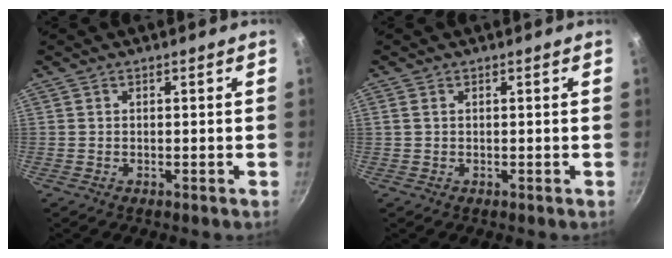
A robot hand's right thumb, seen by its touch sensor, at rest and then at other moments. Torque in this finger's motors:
{"motor_torque": [0.16, -0.42, -0.17, 0.03, 0.06]}